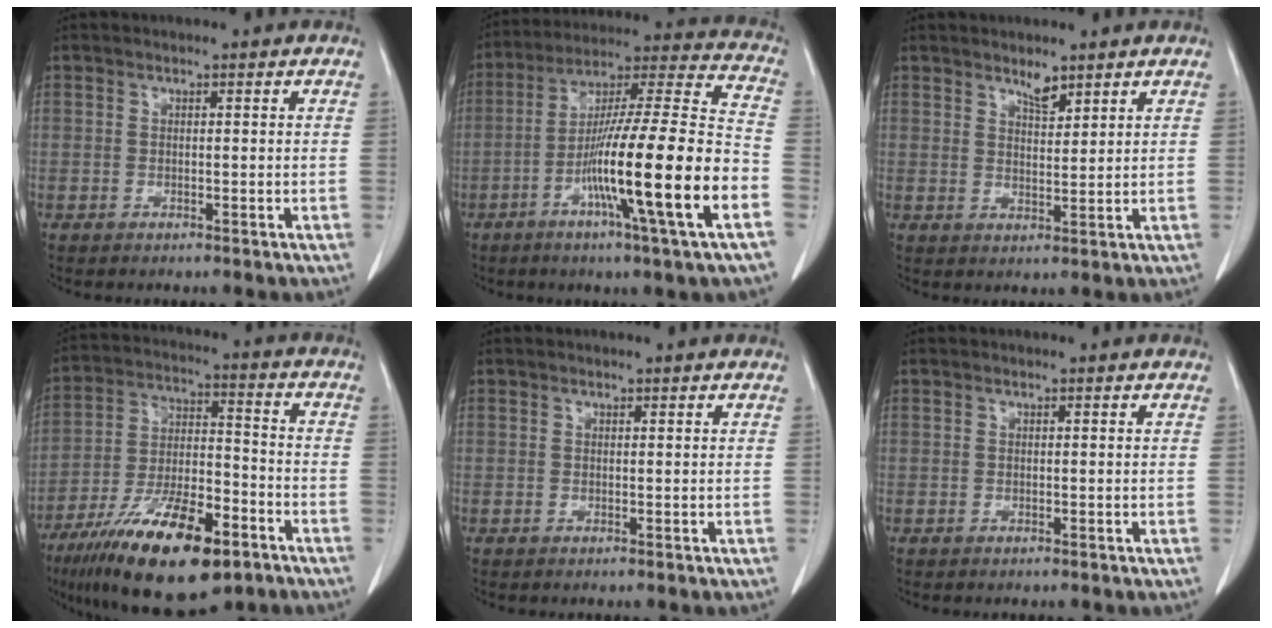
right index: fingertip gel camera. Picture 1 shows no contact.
{"total": 21.3, "force": [-7.6, -0.5, 19.9], "torque": [-0.324, -0.014, -0.133]}
{"total": 2.7, "force": [2.3, 0.7, 1.4], "torque": [-0.027, -0.006, 0.042]}
{"total": 19.4, "force": [-11.8, 5.7, 14.3], "torque": [-0.254, -0.018, -0.203]}
{"total": 0.0}
{"total": 0.0}